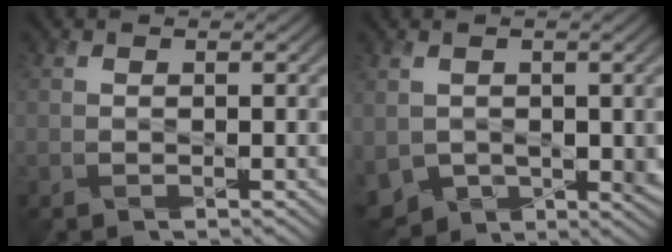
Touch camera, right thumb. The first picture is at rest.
{"total": 5.7, "force": [-0.9, 4.2, 3.6], "torque": [-0.095, -0.022, -0.006]}